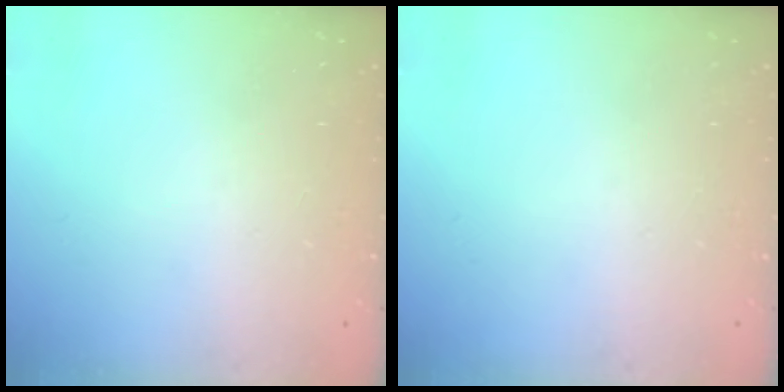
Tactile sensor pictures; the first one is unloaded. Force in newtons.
{"total": 0.0}